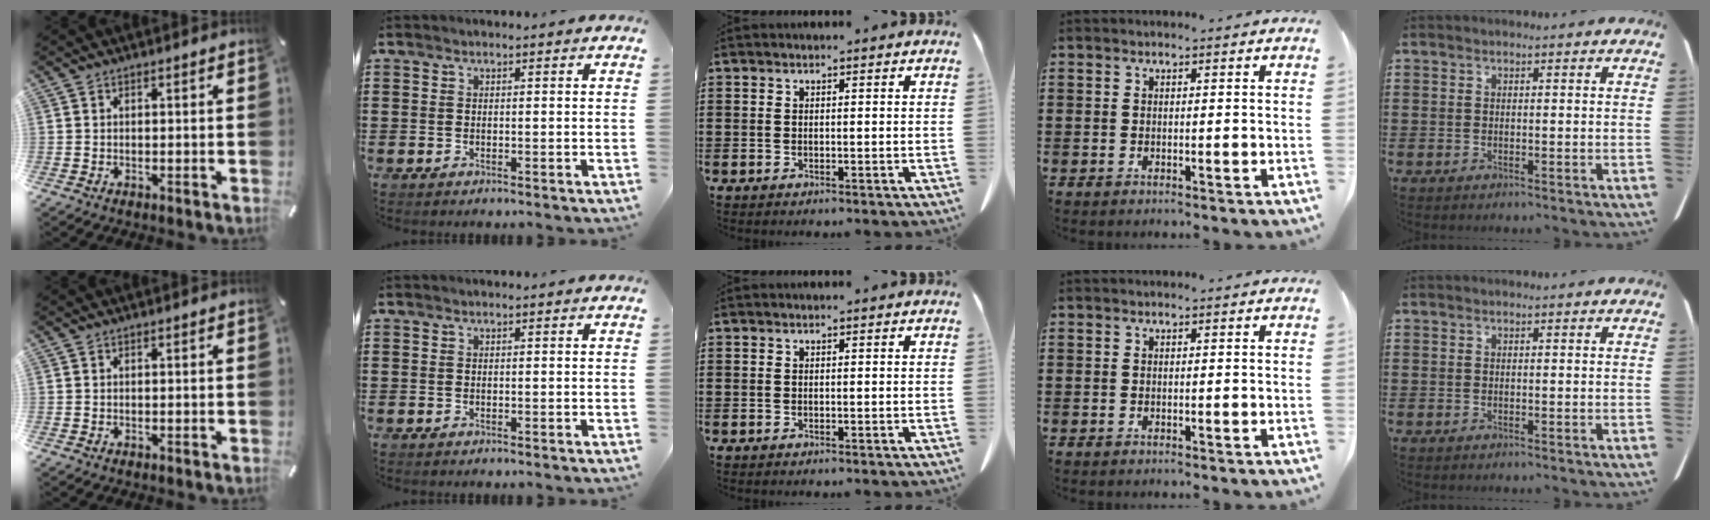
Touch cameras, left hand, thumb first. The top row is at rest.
{}